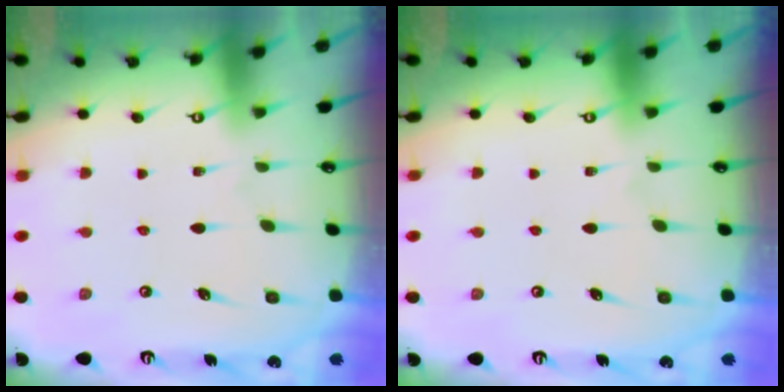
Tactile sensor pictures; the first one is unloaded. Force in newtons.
{"total": 0.0}